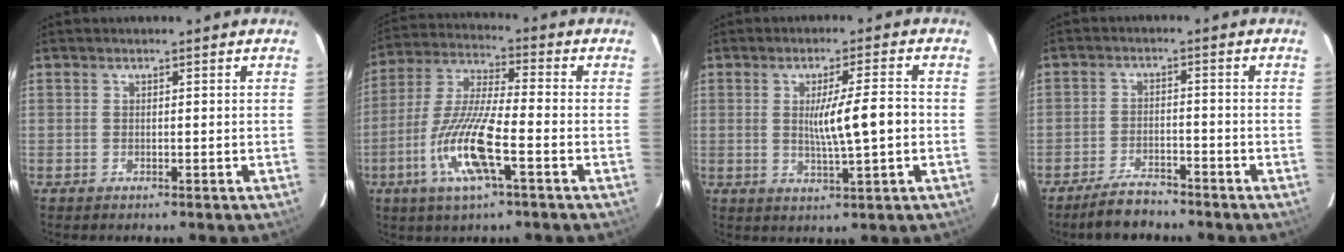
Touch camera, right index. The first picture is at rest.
{"total": 13.3, "force": [-4.8, 1.7, 12.2], "torque": [-0.254, -0.010, -0.092]}
{"total": 7.4, "force": [-0.2, 0.1, 7.4], "torque": [-0.122, -0.003, 0.000]}
{"total": 5.1, "force": [-4.6, 1.4, 1.8], "torque": [-0.040, -0.007, -0.080]}